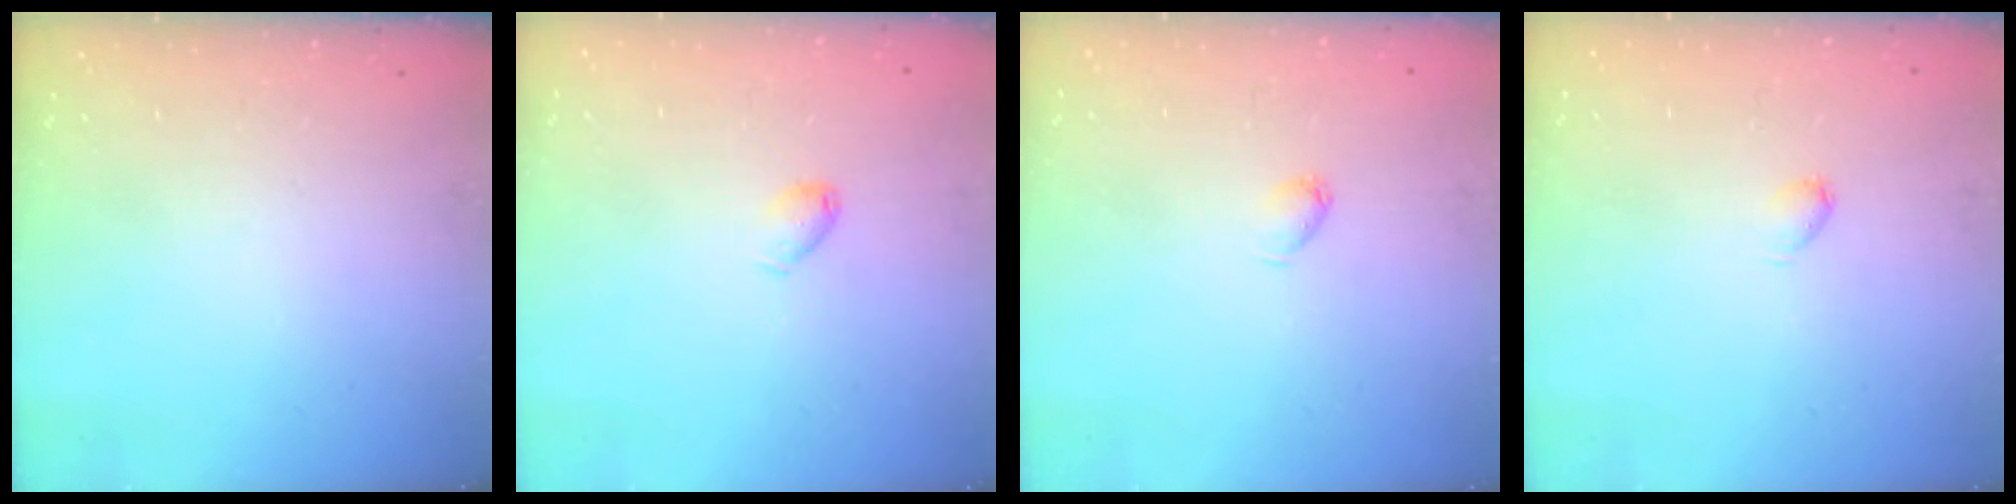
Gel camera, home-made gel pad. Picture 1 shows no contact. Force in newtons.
{"total": 3.5, "press": 3.5, "slide": 0.6}
{"total": 2.5, "press": 2.4, "slide": 0.4}
{"total": 2.3, "press": 2.3, "slide": 0.4}